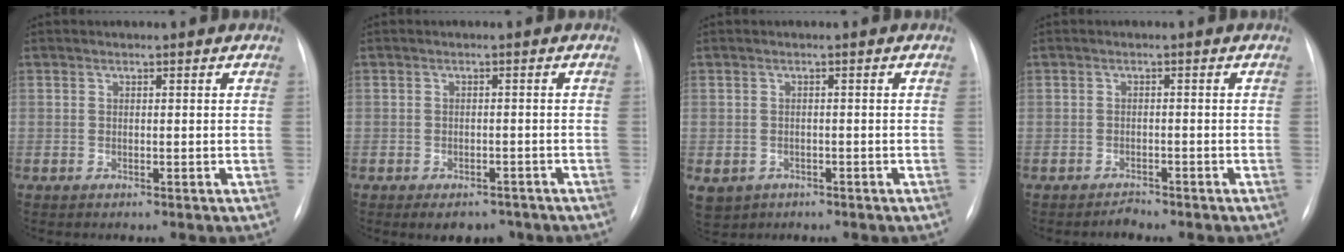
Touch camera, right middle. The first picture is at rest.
{"total": 5.0, "force": [-3.7, 2.7, 1.8], "torque": [-0.012, 0.004, -0.044]}
{"total": 5.8, "force": [-2.9, 4.7, 1.6], "torque": [-0.035, 0.003, -0.035]}
{"total": 1.3, "force": [-1.3, 0.4, 0.0], "torque": [0.001, -0.002, -0.020]}